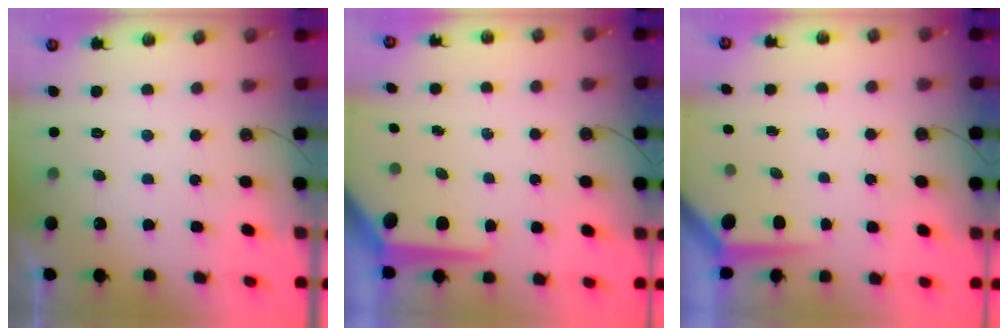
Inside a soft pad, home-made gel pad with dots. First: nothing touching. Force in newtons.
{"total": 11.3, "press": 11.2, "slide": 1.0}
{"total": 3.9, "press": 3.9, "slide": 0.2}